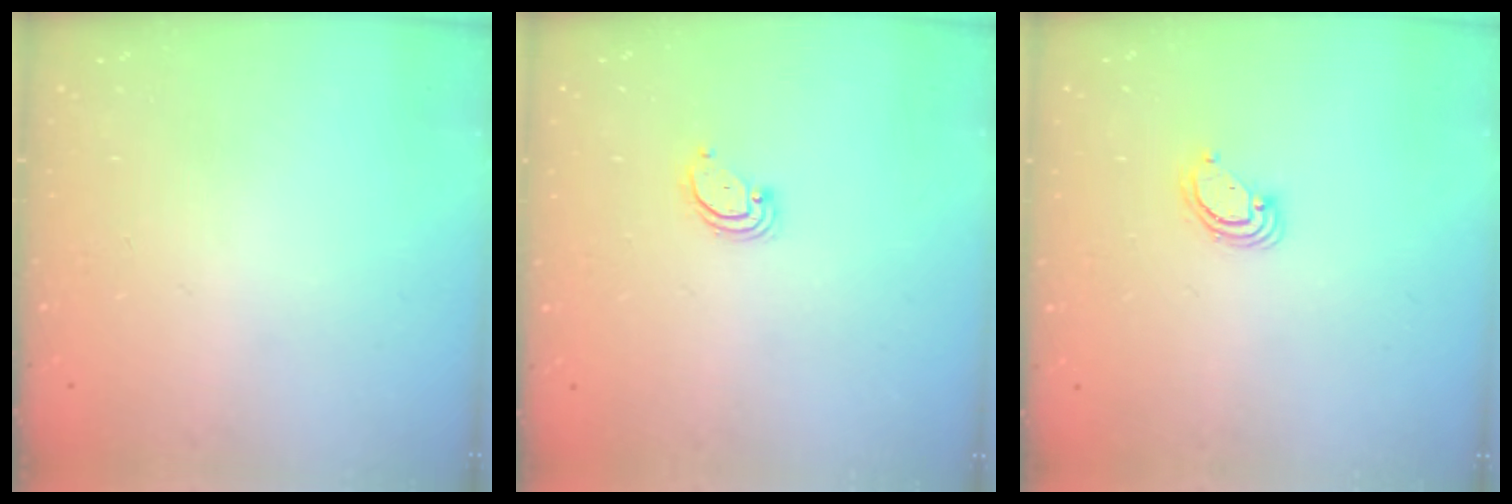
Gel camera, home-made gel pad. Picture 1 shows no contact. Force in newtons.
{"total": 2.3, "press": 2.3, "slide": 0.2}
{"total": 3.8, "press": 3.8, "slide": 0.2}